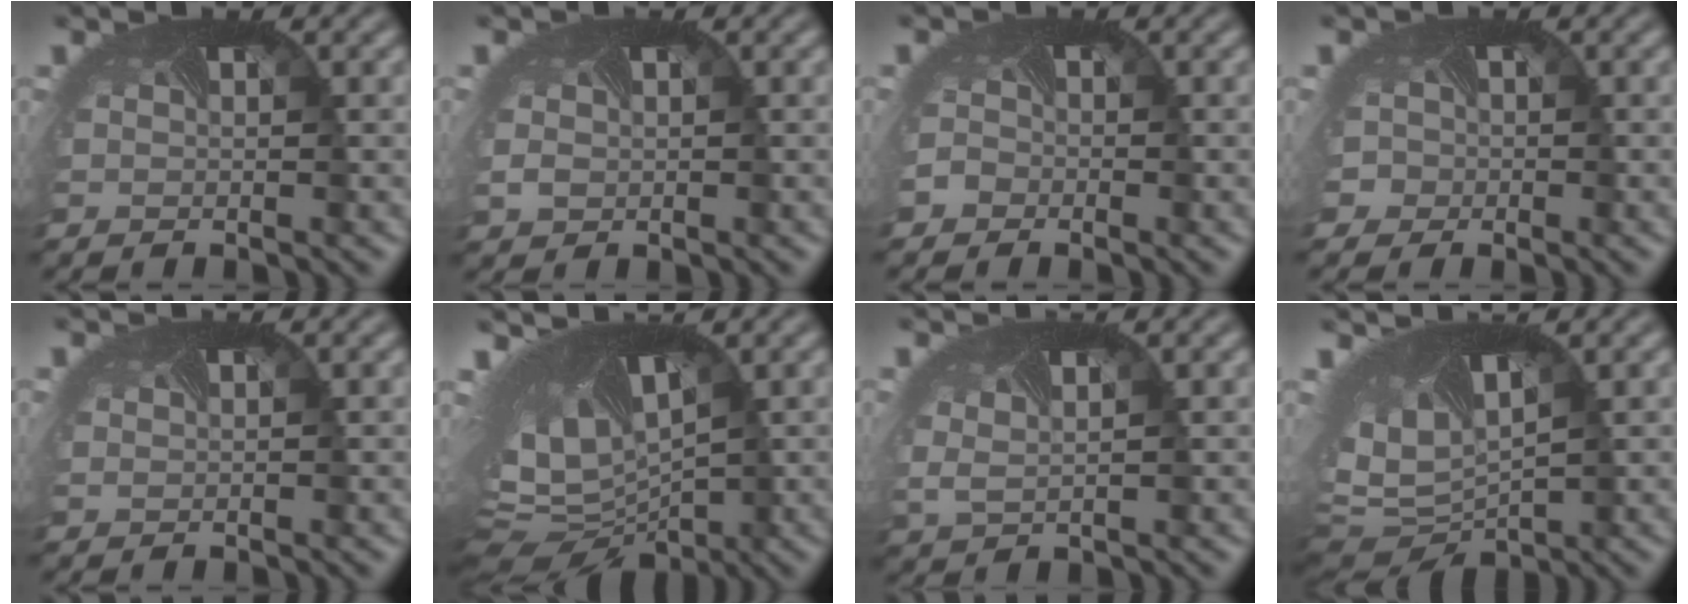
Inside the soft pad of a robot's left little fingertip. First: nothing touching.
{"total": 1.3, "force": [-0.2, 1.2, 0.5], "torque": [-0.018, 0.002, -0.002]}
{"total": 1.7, "force": [-1.0, 1.3, 0.2], "torque": [0.003, -0.002, -0.018]}
{"total": 3.6, "force": [-1.1, 3.3, 1.1], "torque": [-0.018, 0.005, -0.030]}
{"total": 0.0}
{"total": 12.8, "force": [0.8, 7.0, 10.7], "torque": [-0.220, 0.000, 0.054]}
{"total": 1.8, "force": [0.5, 1.0, 1.4], "torque": [-0.044, -0.001, 0.021]}
{"total": 11.3, "force": [1.1, 6.7, 9.1], "torque": [-0.202, -0.008, 0.052]}